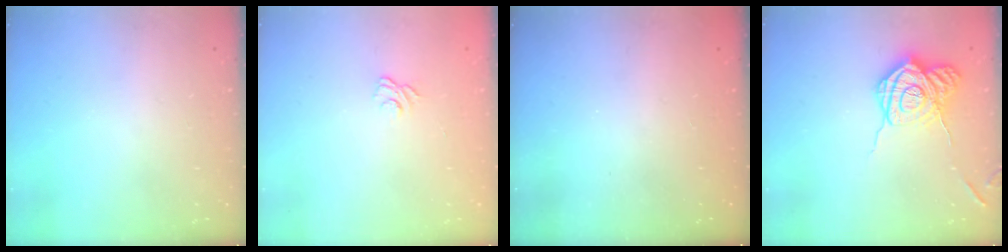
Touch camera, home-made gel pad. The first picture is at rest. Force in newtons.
{"total": 3.1, "press": 2.8, "slide": 1.3}
{"total": 2.3, "press": 2.2, "slide": 0.8}
{"total": 17.0, "press": 17.0, "slide": 0.9}